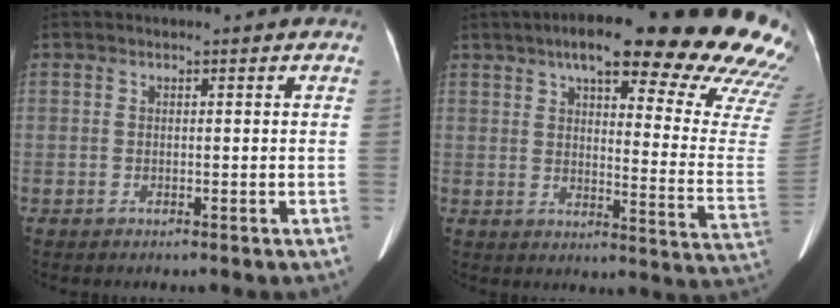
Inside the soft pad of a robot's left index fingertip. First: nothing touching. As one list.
[{"total": 28.6, "force": [22.8, 4.5, 16.6], "torque": [-0.167, -0.055, 0.262]}]